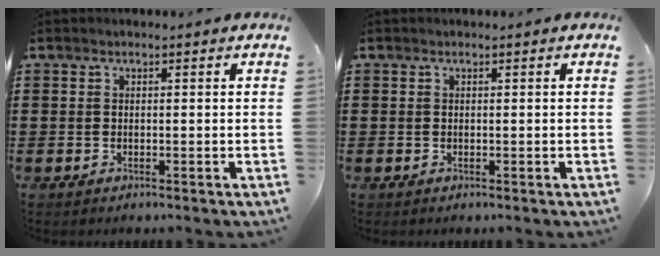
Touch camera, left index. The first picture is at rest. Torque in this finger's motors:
{"motor_torque": [-0.01, -0.01, 0.00, 0.00]}